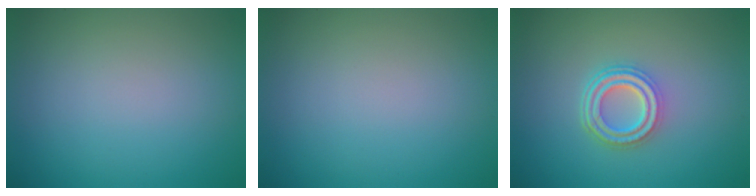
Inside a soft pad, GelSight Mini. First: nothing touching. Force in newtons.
{"total": 0.0}
{"total": 4.1, "press": 3.1, "slide": 2.6}